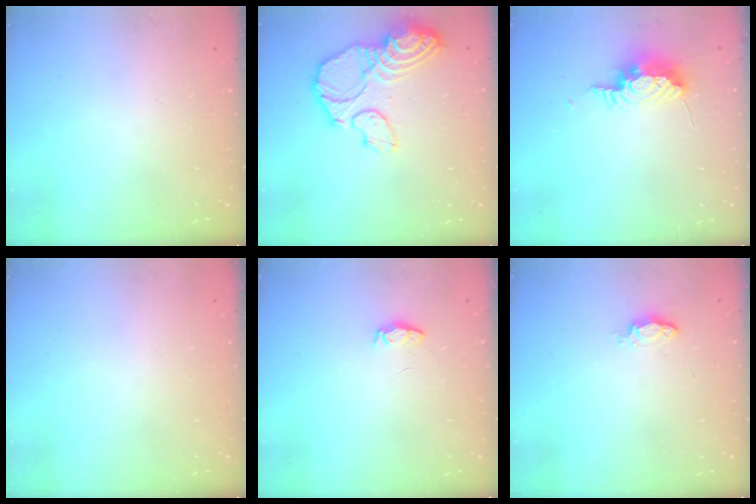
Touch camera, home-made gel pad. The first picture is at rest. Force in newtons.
{"total": 17.2, "press": 17.1, "slide": 1.6}
{"total": 15.3, "press": 10.5, "slide": 11.1}
{"total": 0.0}
{"total": 4.4, "press": 4.3, "slide": 0.5}
{"total": 2.8, "press": 2.8, "slide": 0.4}